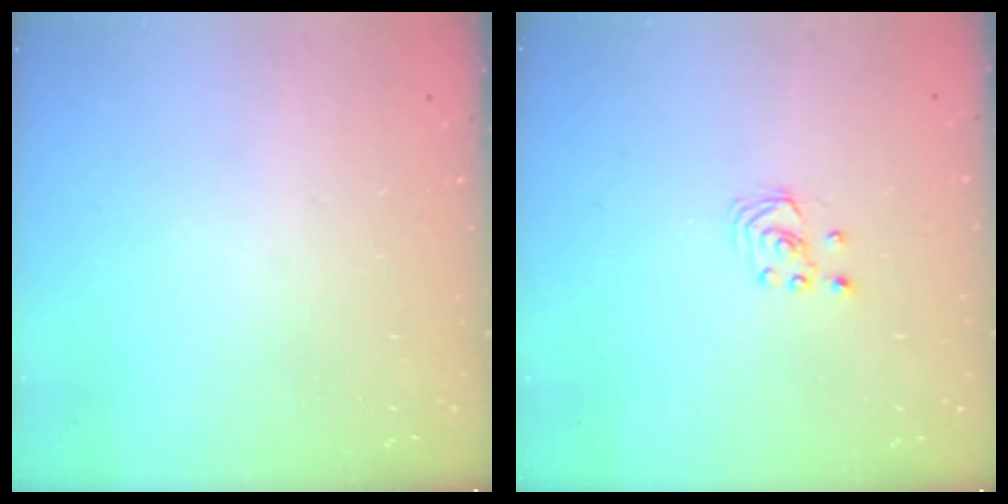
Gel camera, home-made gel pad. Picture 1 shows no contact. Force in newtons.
{"total": 1.9, "press": 1.9, "slide": 0.2}